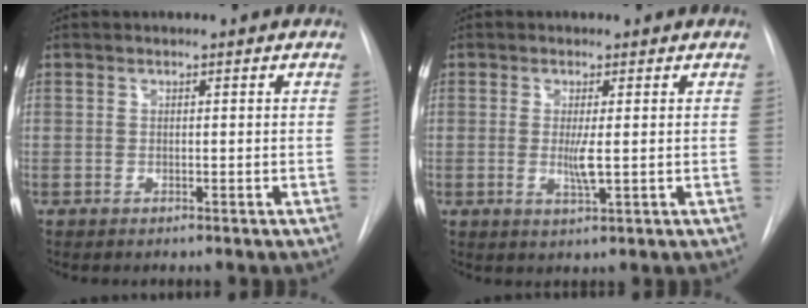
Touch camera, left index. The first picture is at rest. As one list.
[{"total": 3.0, "force": [0.0, 0.2, 3.0], "torque": [-0.061, -0.007, 0.001]}]